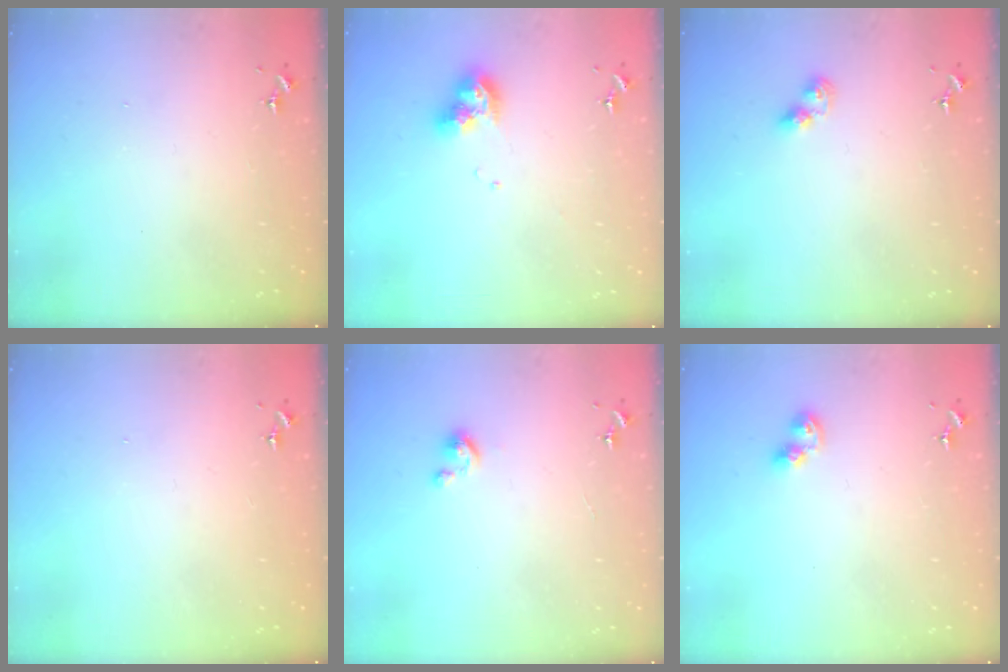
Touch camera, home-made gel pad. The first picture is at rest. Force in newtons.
{"total": 9.6, "press": 9.6, "slide": 0.6}
{"total": 5.7, "press": 5.7, "slide": 0.3}
{"total": 0.0}
{"total": 2.4, "press": 2.4, "slide": 0.2}
{"total": 6.0, "press": 6.0, "slide": 0.3}